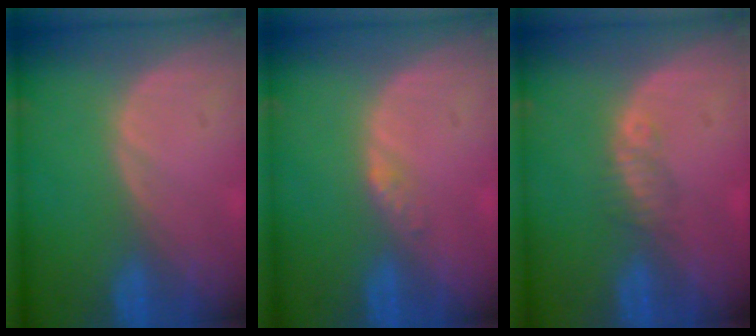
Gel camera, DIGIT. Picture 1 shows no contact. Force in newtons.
{"total": 1.2, "press": 1.2, "slide": 0.1}
{"total": 1.8, "press": 1.6, "slide": 0.8}